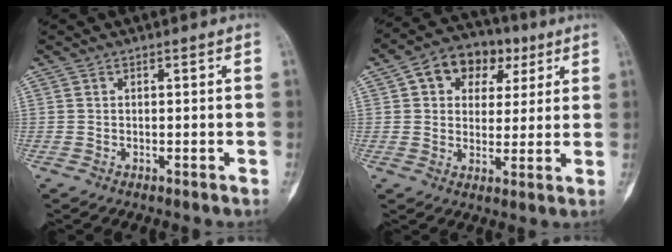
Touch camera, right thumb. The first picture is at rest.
{"total": 11.8, "force": [4.6, 8.8, 6.4], "torque": [-0.053, 0.003, 0.067]}